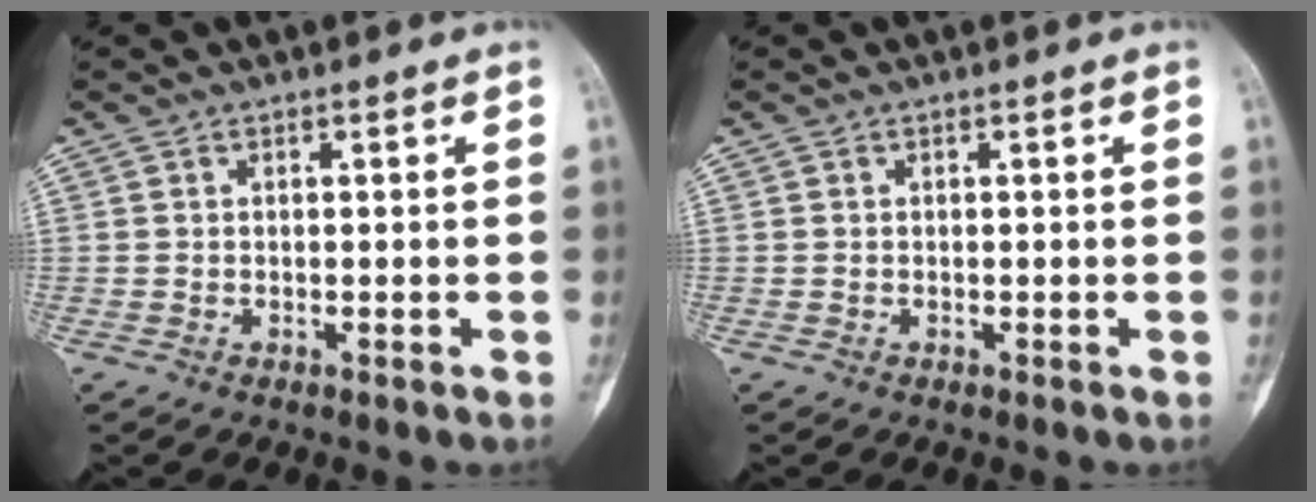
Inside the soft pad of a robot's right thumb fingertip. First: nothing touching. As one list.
[{"total": 0.0}]